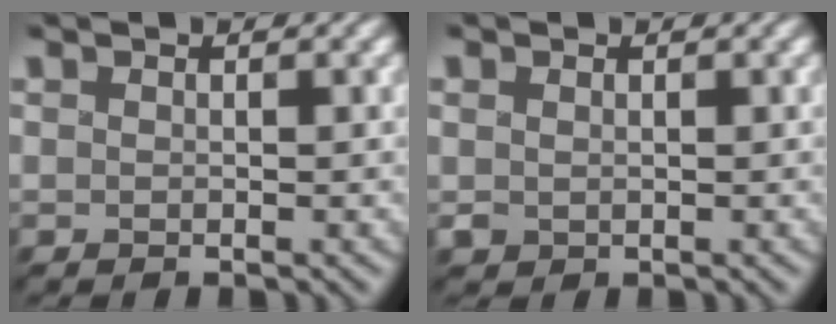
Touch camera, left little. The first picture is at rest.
{"total": 0.9, "force": [0.2, 0.8, 0.2], "torque": [-0.004, -0.003, 0.004]}